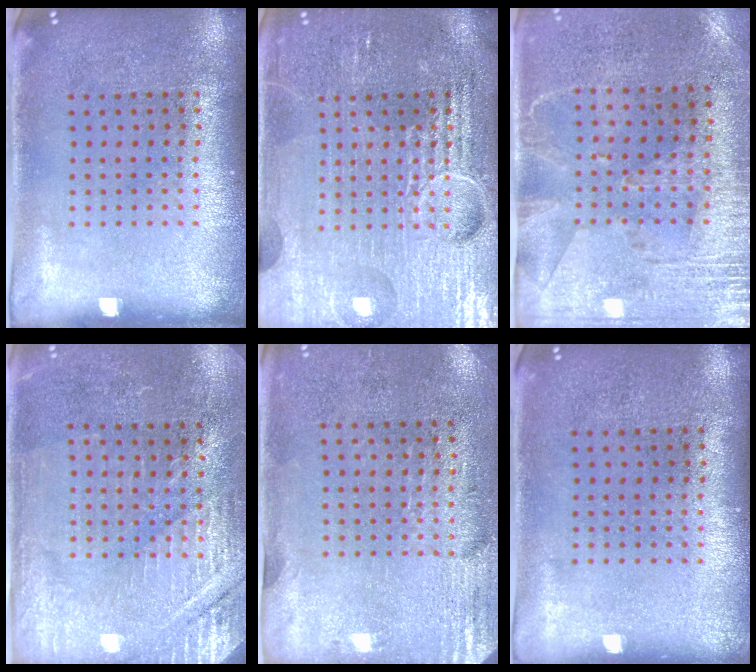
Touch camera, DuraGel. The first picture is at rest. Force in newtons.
{"total": 7.1, "press": 7.0, "slide": 0.8}
{"total": 2.8, "press": 2.4, "slide": 1.5}
{"total": 2.8, "press": 2.8, "slide": 0.4}
{"total": 2.8, "press": 2.5, "slide": 1.4}
{"total": 0.0}